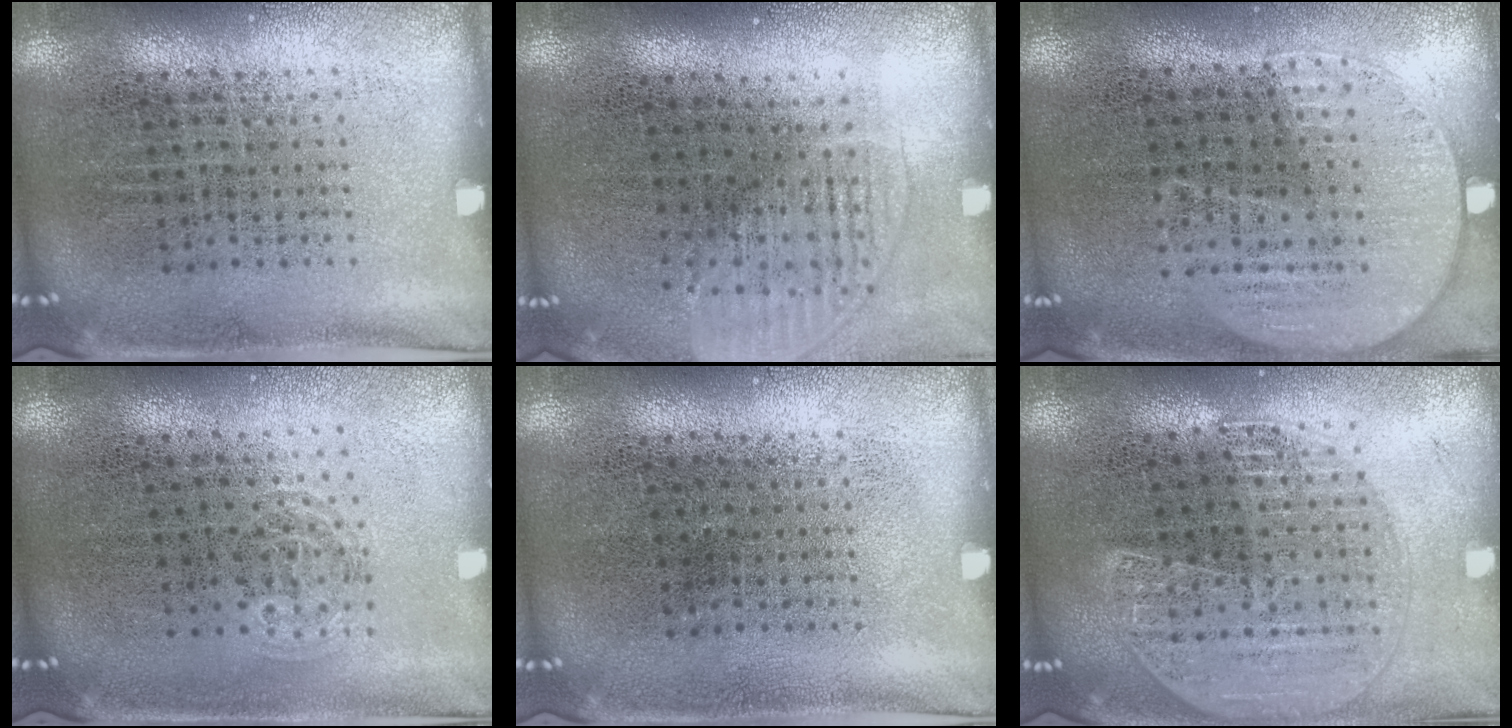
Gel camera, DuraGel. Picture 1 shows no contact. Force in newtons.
{"total": 1.3, "press": 1.2, "slide": 0.6}
{"total": 1.2, "press": 1.0, "slide": 0.6}
{"total": 0.8, "press": 0.6, "slide": 0.6}
{"total": 0.0}
{"total": 1.7, "press": 1.6, "slide": 0.6}